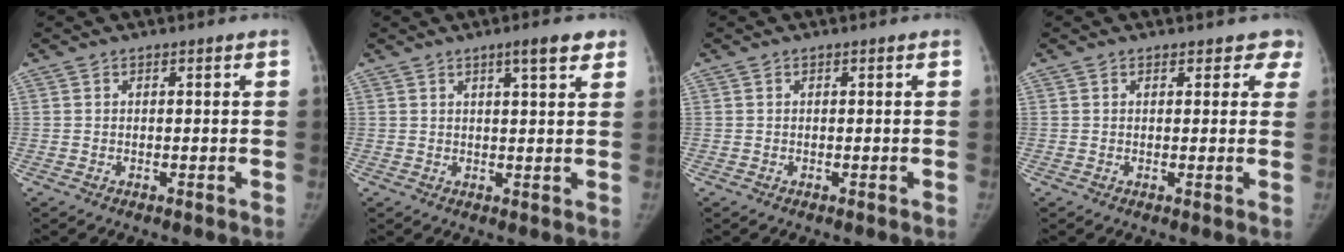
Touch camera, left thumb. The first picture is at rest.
{"total": 5.0, "force": [3.1, 0.9, 3.8], "torque": [-0.046, -0.014, 0.041]}
{"total": 0.0}
{"total": 3.6, "force": [2.9, 2.0, 0.6], "torque": [0.034, -0.009, 0.014]}